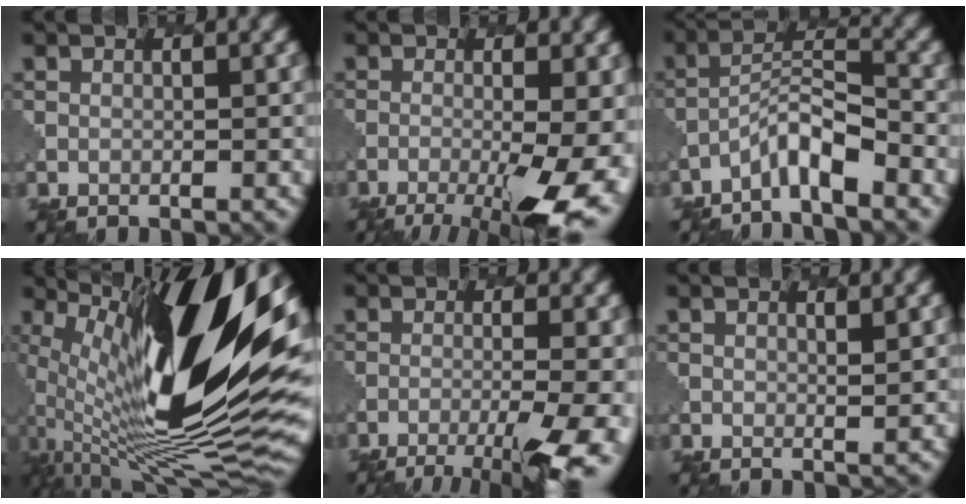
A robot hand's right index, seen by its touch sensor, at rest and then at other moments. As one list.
[{"total": 9.4, "force": [-3.8, 2.6, 8.2], "torque": [-0.121, -0.018, -0.049]}, {"total": 4.1, "force": [-3.0, 0.8, 2.6], "torque": [-0.046, 0.009, -0.060]}, {"total": 17.7, "force": [5.0, 6.6, 15.6], "torque": [-0.277, -0.004, 0.094]}, {"total": 7.4, "force": [-4.2, 1.5, 5.9], "torque": [-0.088, -0.013, -0.060]}, {"total": 1.1, "force": [1.0, 0.1, 0.5], "torque": [-0.007, -0.002, 0.020]}]